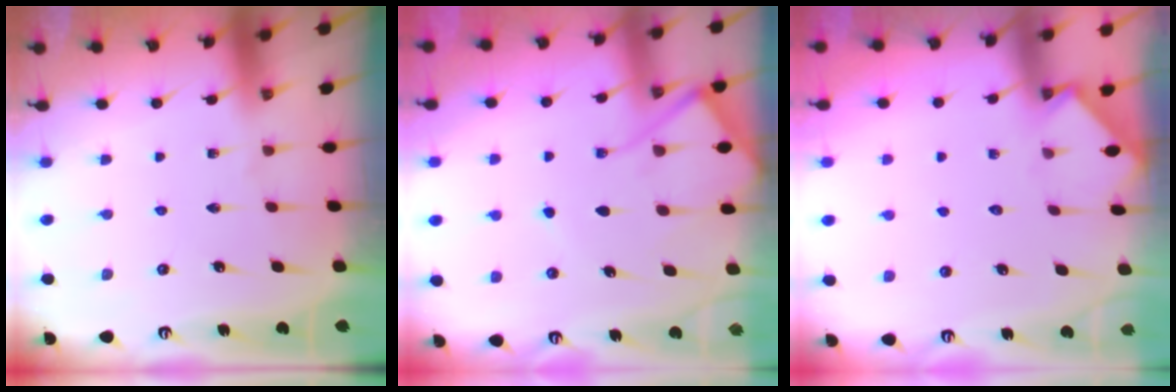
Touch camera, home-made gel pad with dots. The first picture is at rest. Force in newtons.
{"total": 8.7, "press": 8.7, "slide": 1.1}
{"total": 2.6, "press": 2.6, "slide": 0.4}